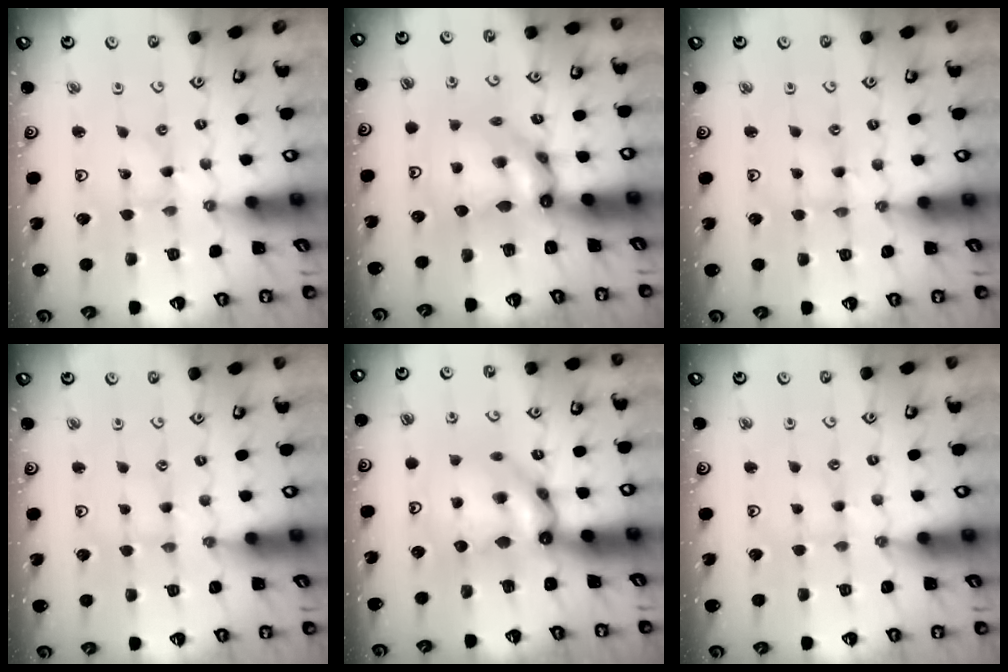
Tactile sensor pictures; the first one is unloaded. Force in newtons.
{"total": 9.2, "press": 9.2, "slide": 1.0}
{"total": 1.0, "press": 0.9, "slide": 0.2}
{"total": 0.7, "press": 0.7, "slide": 0.2}
{"total": 9.8, "press": 9.7, "slide": 0.7}
{"total": 1.5, "press": 1.4, "slide": 0.4}